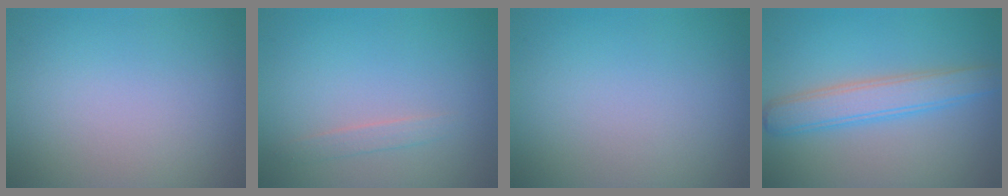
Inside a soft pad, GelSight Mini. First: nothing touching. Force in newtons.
{"total": 1.1, "press": 1.1, "slide": 0.0}
{"total": 0.0}
{"total": 3.9, "press": 3.9, "slide": 0.1}